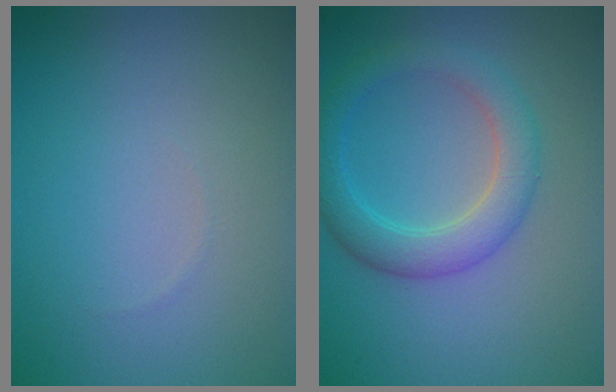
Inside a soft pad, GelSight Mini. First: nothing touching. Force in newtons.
{"total": 4.0, "press": 4.0, "slide": 0.3}